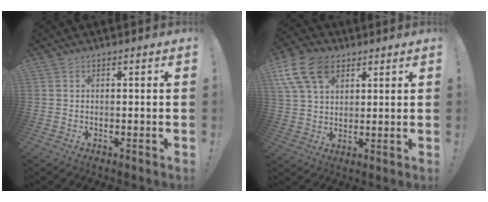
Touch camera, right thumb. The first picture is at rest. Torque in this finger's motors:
{"motor_torque": [0.74, 1.68, 0.09, 0.15, 0.08]}